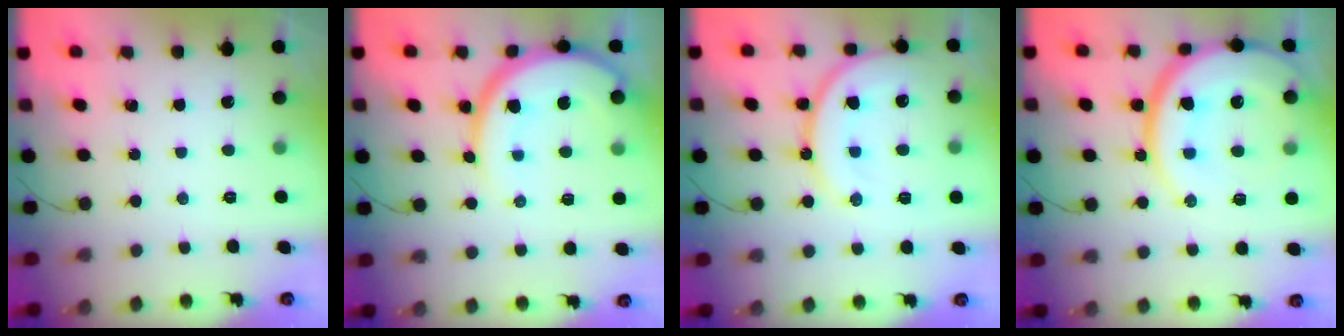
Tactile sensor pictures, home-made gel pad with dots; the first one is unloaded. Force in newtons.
{"total": 13.8, "press": 13.8, "slide": 1.2}
{"total": 15.7, "press": 15.6, "slide": 2.0}
{"total": 25.1, "press": 24.6, "slide": 4.7}